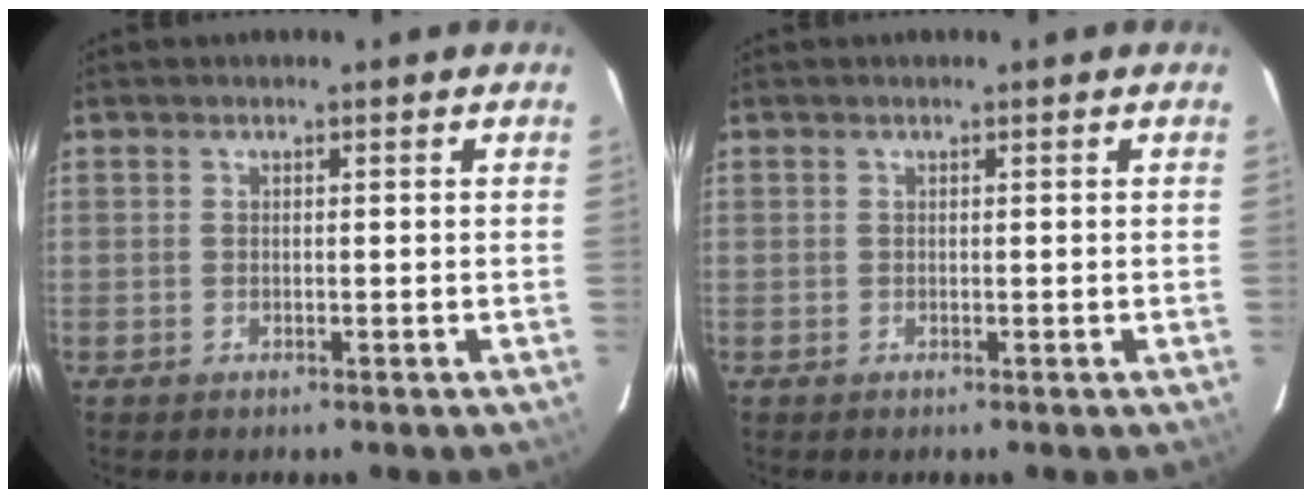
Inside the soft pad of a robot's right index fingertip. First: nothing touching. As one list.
[{"total": 0.0}]